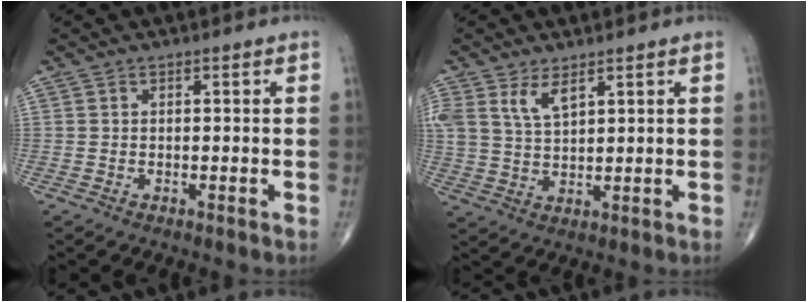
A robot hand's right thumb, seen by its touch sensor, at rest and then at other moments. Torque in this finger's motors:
{"motor_torque": [0.07, 0.14, 0.59, 0.49, 0.07]}